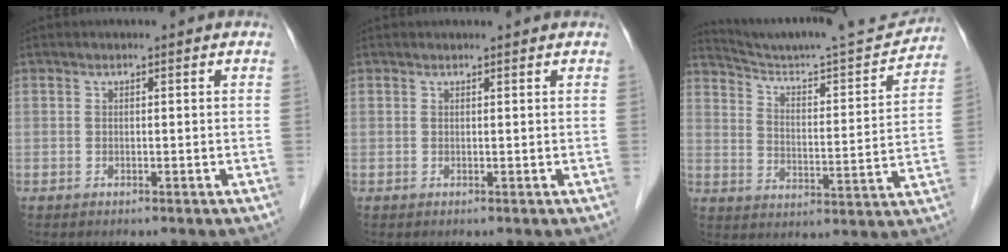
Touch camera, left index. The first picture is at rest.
{"total": 1.4, "force": [1.4, 0.0, 0.2], "torque": [-0.008, 0.009, 0.018]}
{"total": 17.9, "force": [17.2, 0.2, 4.8], "torque": [-0.084, -0.037, 0.253]}